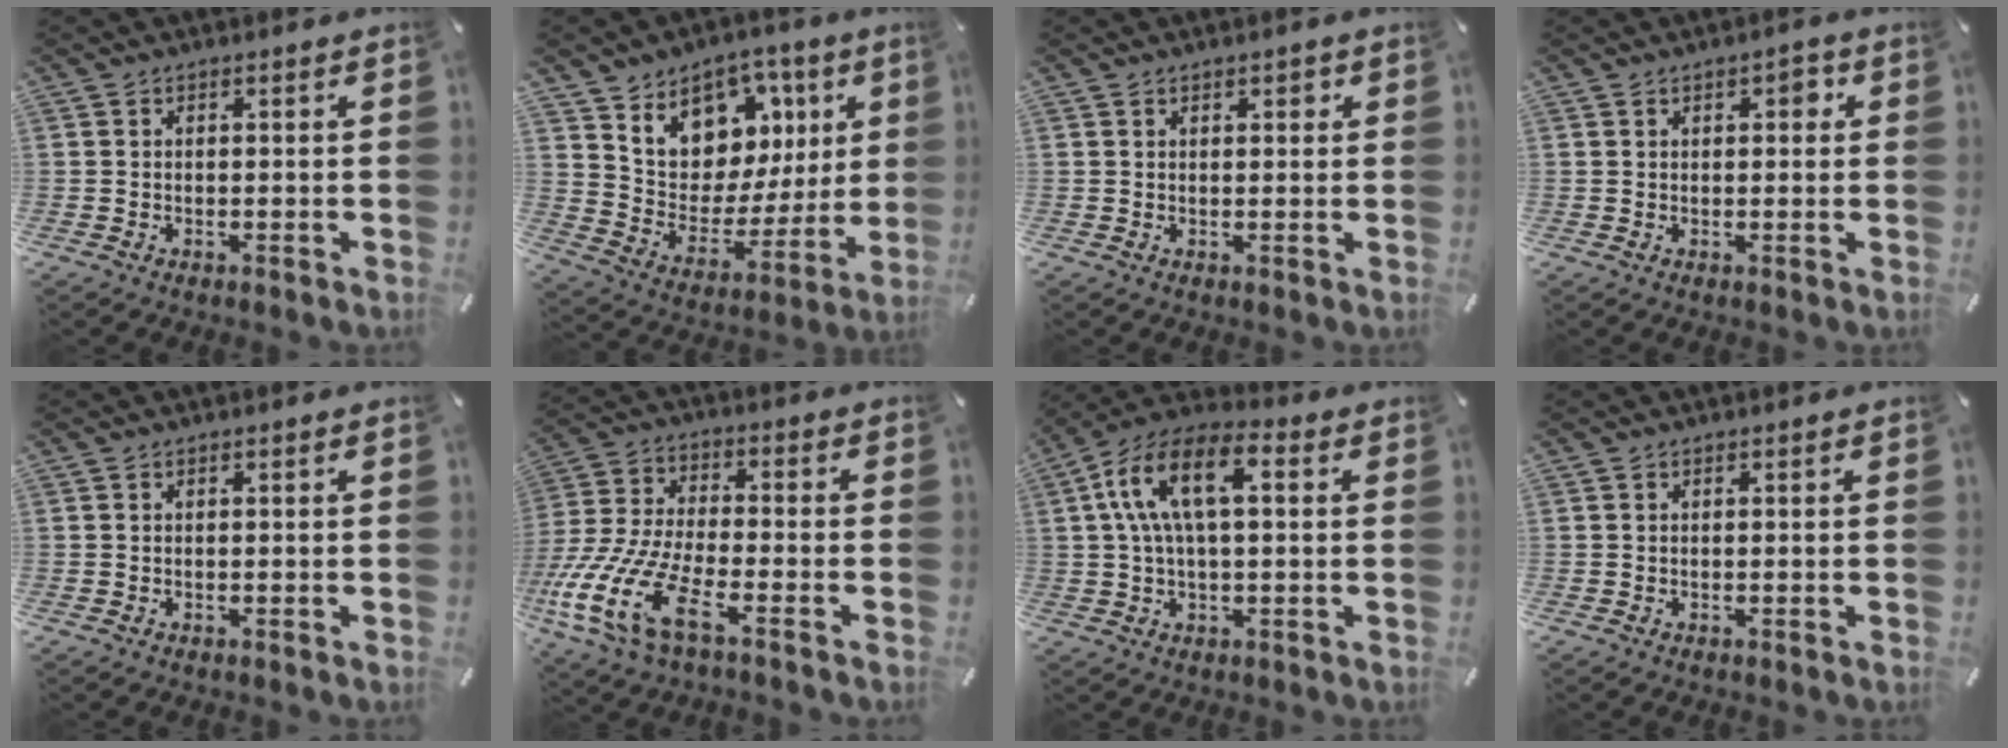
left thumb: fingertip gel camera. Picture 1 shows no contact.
{"total": 10.9, "force": [6.3, 8.7, 1.9], "torque": [-0.034, -0.075, 0.117]}
{"total": 1.1, "force": [0.7, 0.7, 0.7], "torque": [-0.008, -0.002, 0.010]}
{"total": 2.3, "force": [0.9, 1.2, 1.8], "torque": [-0.015, -0.004, 0.009]}
{"total": 0.0}
{"total": 16.0, "force": [-8.2, 6.1, 12.3], "torque": [-0.276, 0.010, -0.146]}
{"total": 12.7, "force": [3.0, 6.5, 10.5], "torque": [-0.224, 0.007, 0.052]}
{"total": 0.0}